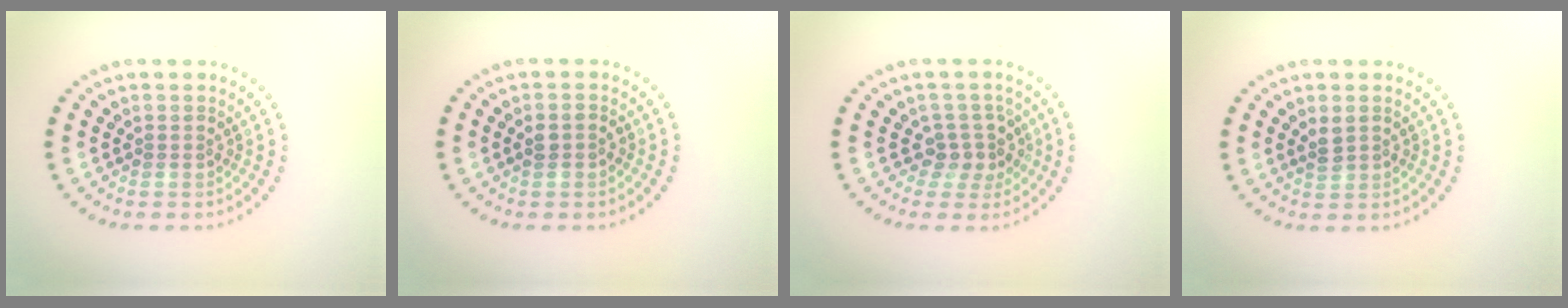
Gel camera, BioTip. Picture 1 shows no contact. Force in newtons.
{"total": 1.4, "press": 1.3, "slide": 0.3}
{"total": 2.7, "press": 2.1, "slide": 1.6}
{"total": 1.3, "press": 1.3, "slide": 0.3}